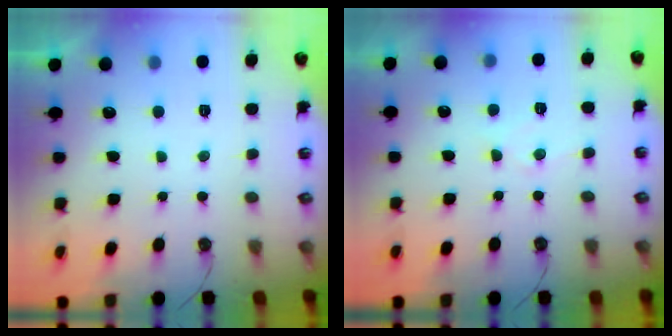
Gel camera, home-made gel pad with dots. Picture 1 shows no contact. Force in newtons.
{"total": 6.2, "press": 6.2, "slide": 0.6}